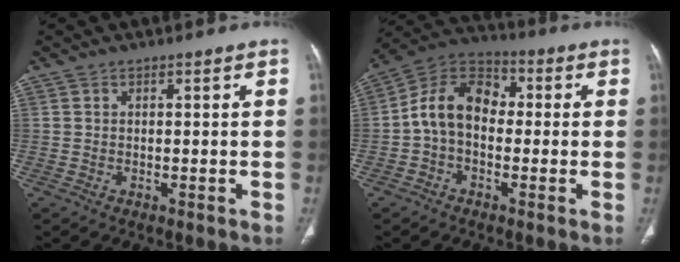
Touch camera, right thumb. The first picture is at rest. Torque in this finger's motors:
{"motor_torque": [0.24, 0.21, 0.79, -0.60, 0.26]}